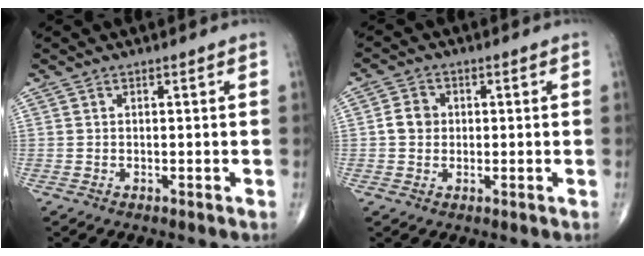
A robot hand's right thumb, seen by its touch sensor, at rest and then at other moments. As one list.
[{"total": 3.9, "force": [0.1, 3.4, 1.9], "torque": [-0.023, 0.007, -0.003]}]